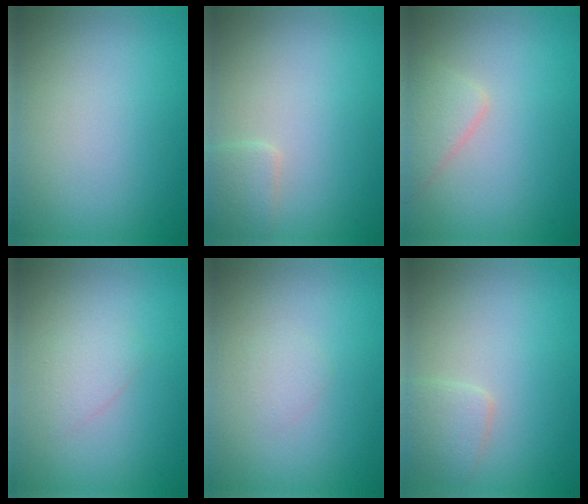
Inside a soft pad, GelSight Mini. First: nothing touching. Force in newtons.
{"total": 1.6, "press": 1.6, "slide": 0.1}
{"total": 2.3, "press": 2.3, "slide": 0.1}
{"total": 1.4, "press": 1.4, "slide": 0.2}
{"total": 0.7, "press": 0.7, "slide": 0.0}
{"total": 1.9, "press": 1.9, "slide": 0.1}